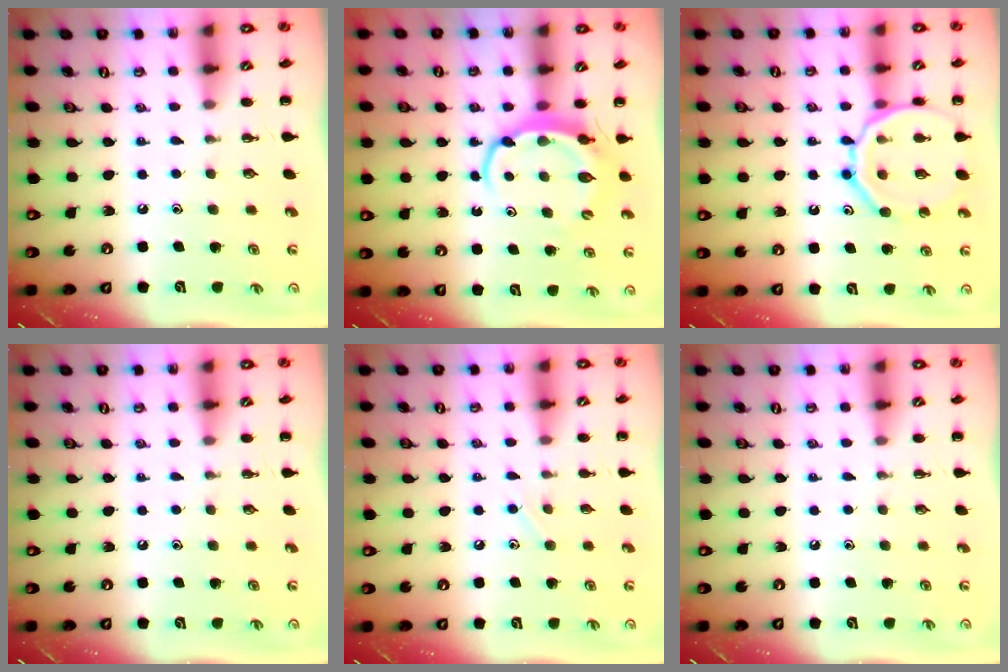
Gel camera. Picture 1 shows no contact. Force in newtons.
{"total": 6.2, "press": 6.1, "slide": 0.8}
{"total": 15.7, "press": 15.7, "slide": 1.3}
{"total": 0.0}
{"total": 4.1, "press": 3.9, "slide": 1.1}
{"total": 0.0}